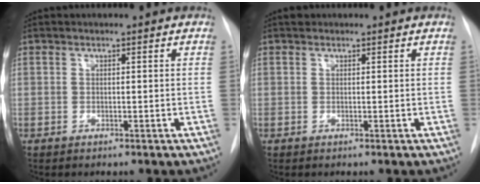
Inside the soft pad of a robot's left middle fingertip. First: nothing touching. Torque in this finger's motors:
{"motor_torque": [0.14, -0.14, -0.08, 0.01]}